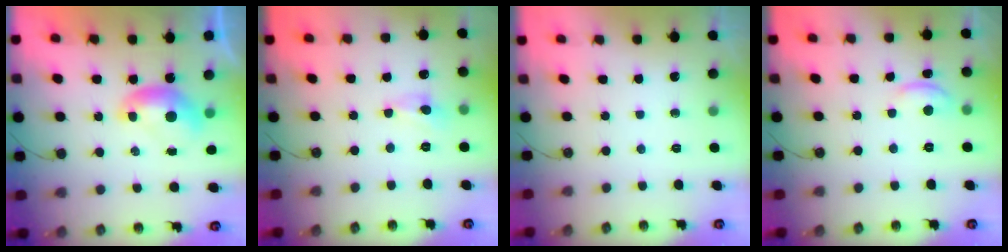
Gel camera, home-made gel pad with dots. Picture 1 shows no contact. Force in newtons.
{"total": 2.1, "press": 1.9, "slide": 0.7}
{"total": 0.0}
{"total": 1.4, "press": 1.3, "slide": 0.5}